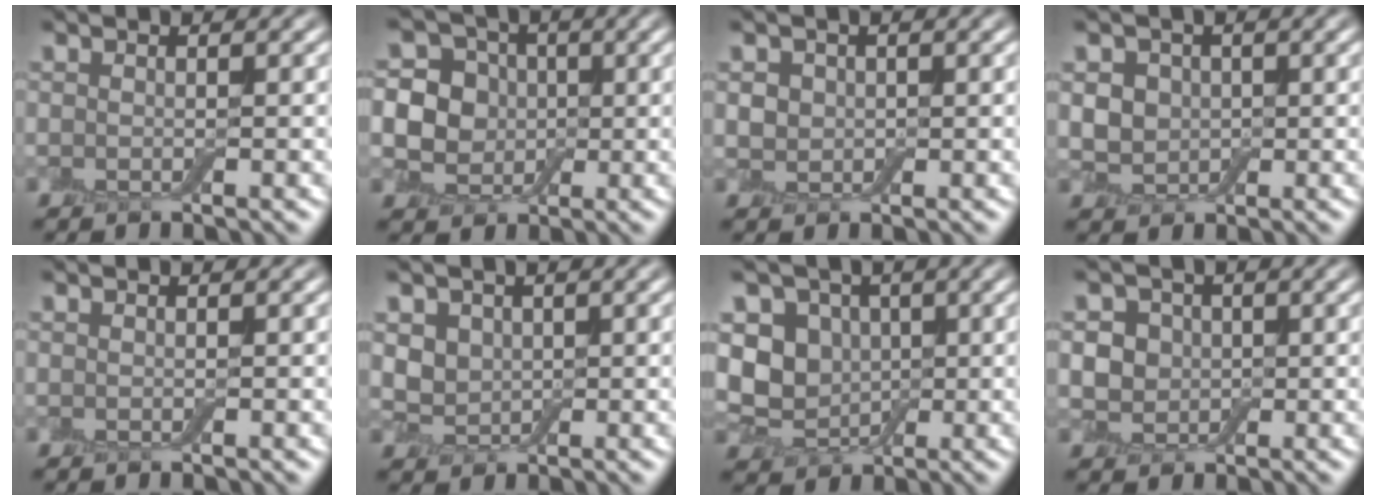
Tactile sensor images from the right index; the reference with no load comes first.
{"total": 9.7, "force": [0.8, 8.8, 3.9], "torque": [-0.088, 0.034, -0.004]}
{"total": 1.7, "force": [0.3, 1.5, 0.6], "torque": [-0.012, -0.003, 0.005]}
{"total": 3.2, "force": [0.5, 2.7, 1.6], "torque": [-0.032, 0.006, -0.003]}
{"total": 0.0}
{"total": 2.7, "force": [0.9, 2.2, 1.3], "torque": [-0.028, -0.003, 0.015]}
{"total": 5.3, "force": [0.6, 4.6, 2.6], "torque": [-0.041, -0.003, 0.003]}
{"total": 3.8, "force": [0.5, 3.4, 1.7], "torque": [-0.023, 0.008, -0.003]}